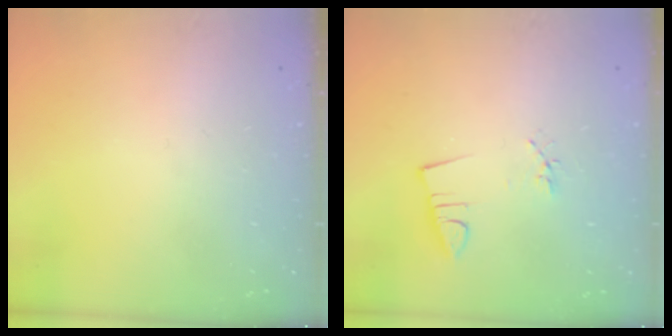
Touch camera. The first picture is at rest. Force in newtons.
{"total": 2.6, "press": 1.1, "slide": 2.4}